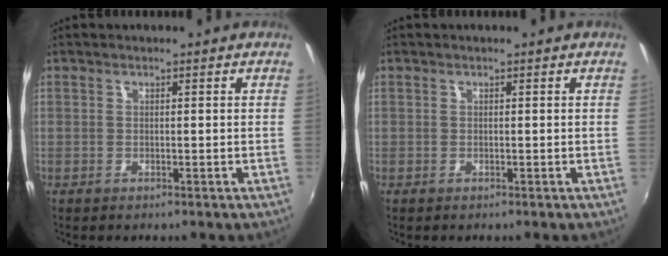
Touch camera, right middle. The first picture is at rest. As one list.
[{"total": 0.0}]